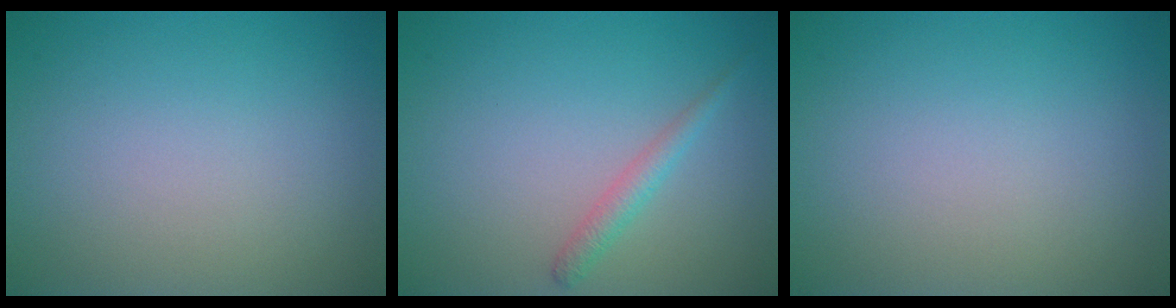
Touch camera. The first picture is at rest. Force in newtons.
{"total": 1.6, "press": 1.6, "slide": 0.0}
{"total": 0.0}